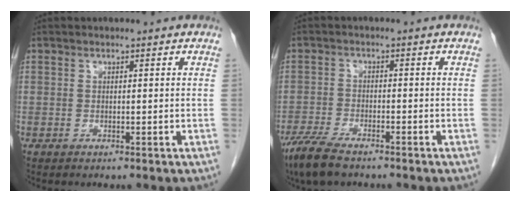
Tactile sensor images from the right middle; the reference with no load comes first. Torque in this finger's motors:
{"motor_torque": [0.93, -1.18, 0.14, 0.10]}